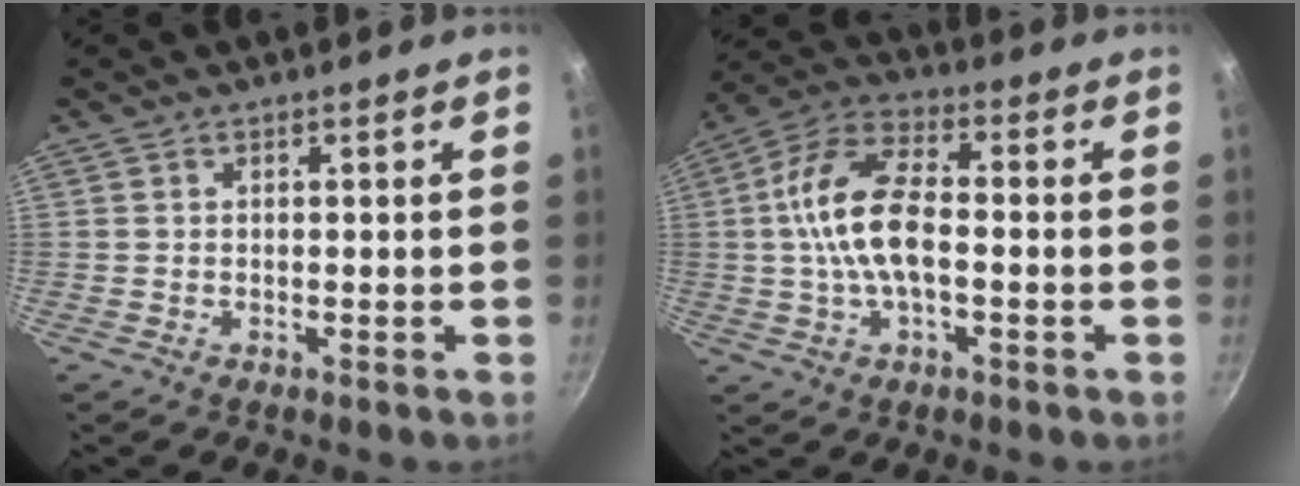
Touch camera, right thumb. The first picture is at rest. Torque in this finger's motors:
{"motor_torque": [0.69, 0.55, 1.57, -0.45, 0.55]}